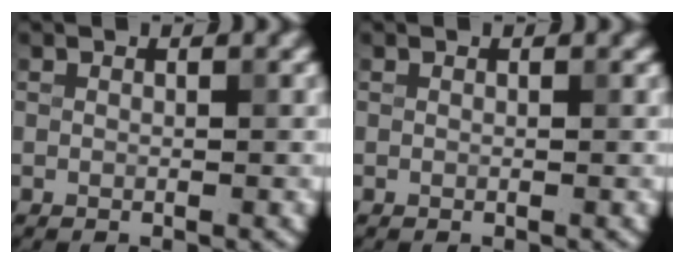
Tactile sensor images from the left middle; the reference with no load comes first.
{"total": 0.0}